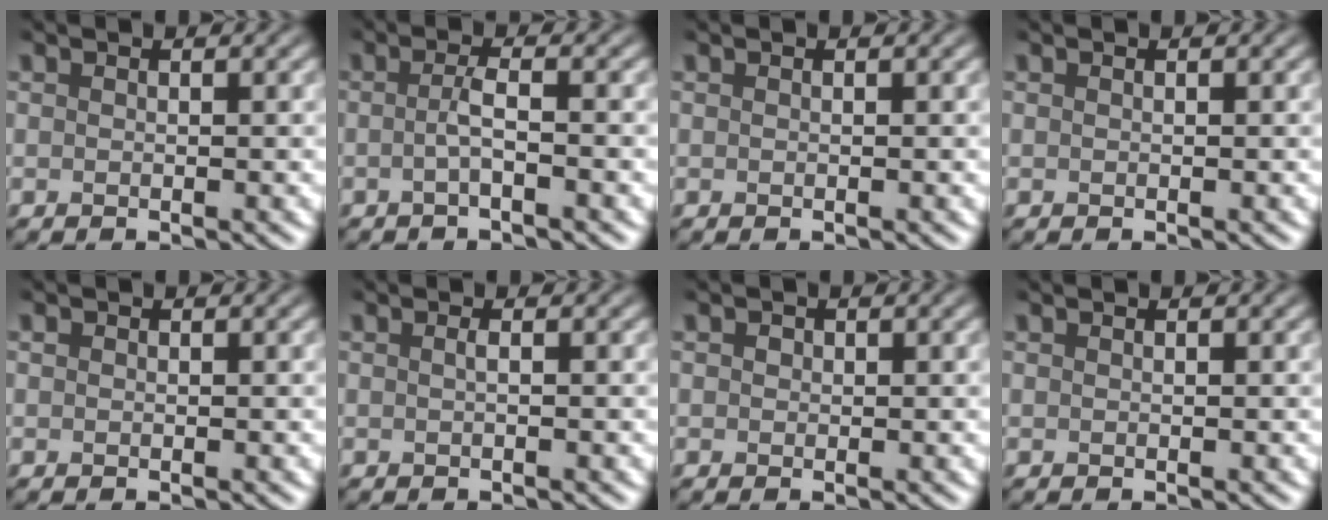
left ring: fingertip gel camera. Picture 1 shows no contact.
{"total": 1.8, "force": [-0.5, 0.3, 1.7], "torque": [-0.032, 0.001, -0.014]}
{"total": 0.0}
{"total": 0.0}
{"total": 0.0}
{"total": 0.6, "force": [0.0, 0.2, 0.6], "torque": [-0.010, 0.002, -0.001]}
{"total": 0.6, "force": [0.1, 0.5, 0.2], "torque": [-0.001, -0.002, 0.001]}
{"total": 0.0}